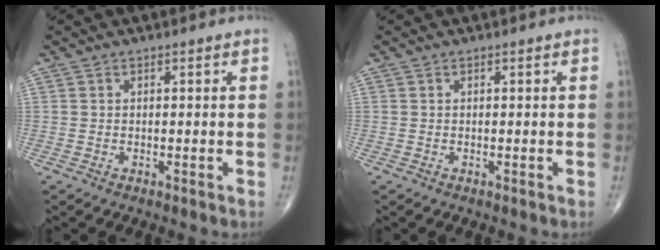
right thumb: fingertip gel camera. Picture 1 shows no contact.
{"total": 0.0}